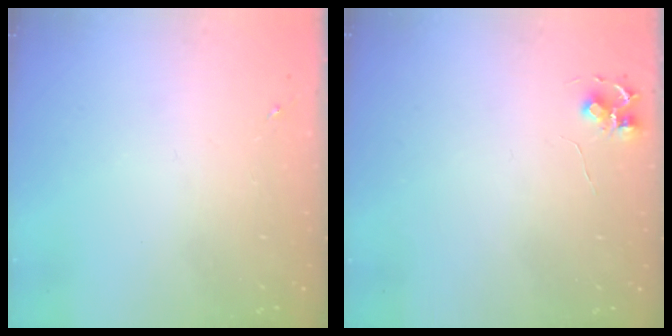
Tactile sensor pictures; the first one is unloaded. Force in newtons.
{"total": 5.9, "press": 5.9, "slide": 0.5}